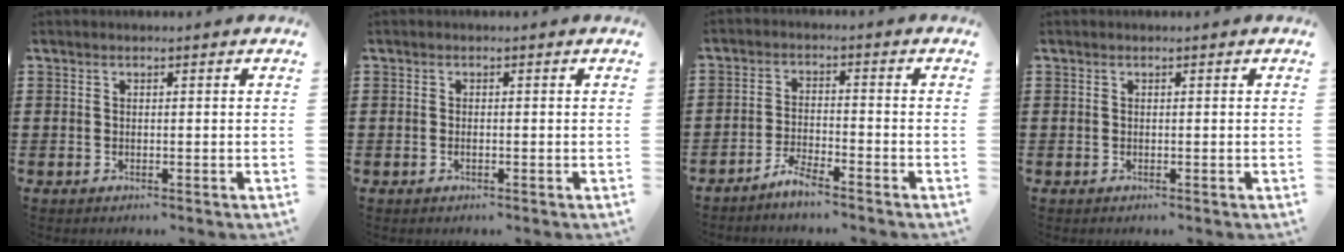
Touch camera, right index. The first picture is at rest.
{"total": 0.6, "force": [-0.3, 0.2, 0.5], "torque": [-0.011, -0.004, -0.004]}
{"total": 3.3, "force": [-3.2, -0.1, 0.8], "torque": [-0.024, 0.003, -0.068]}
{"total": 0.0}